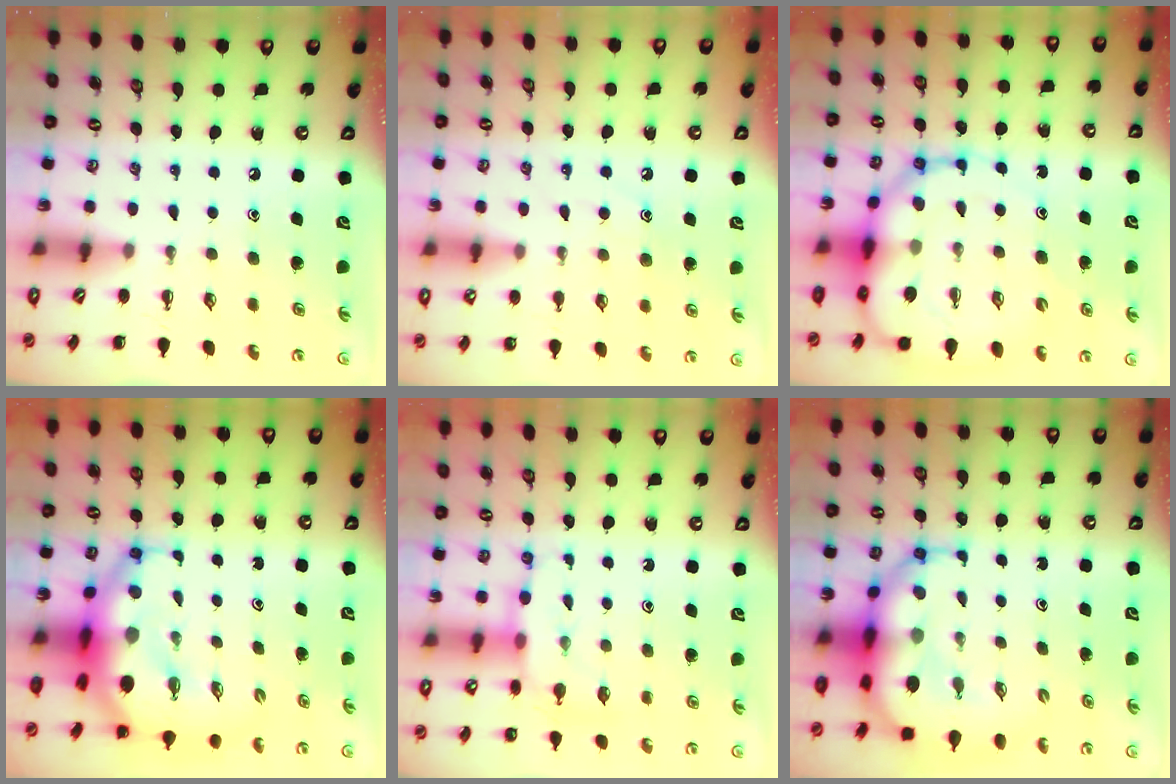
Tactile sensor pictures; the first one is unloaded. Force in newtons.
{"total": 7.4, "press": 7.3, "slide": 1.3}
{"total": 16.1, "press": 15.4, "slide": 4.5}
{"total": 11.0, "press": 10.6, "slide": 2.8}
{"total": 8.3, "press": 8.3, "slide": 1.0}
{"total": 12.0, "press": 11.5, "slide": 3.5}